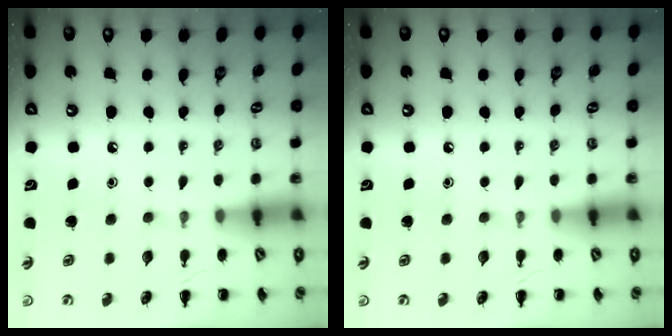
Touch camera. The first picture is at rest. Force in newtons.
{"total": 0.0}